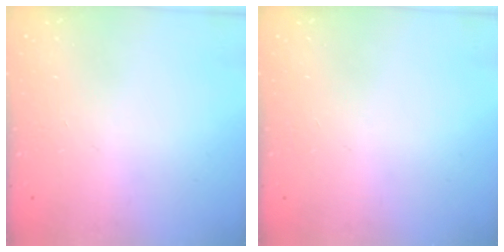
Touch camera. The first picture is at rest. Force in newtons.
{"total": 0.0}